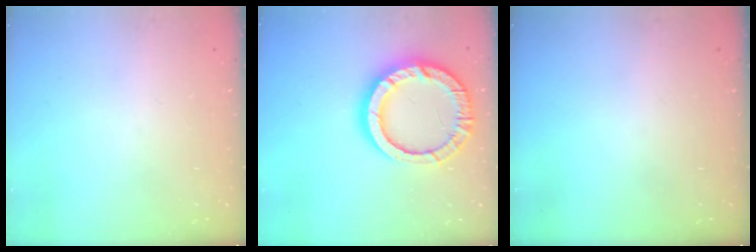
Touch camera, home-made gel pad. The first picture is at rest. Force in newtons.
{"total": 16.6, "press": 16.5, "slide": 1.4}
{"total": 0.0}